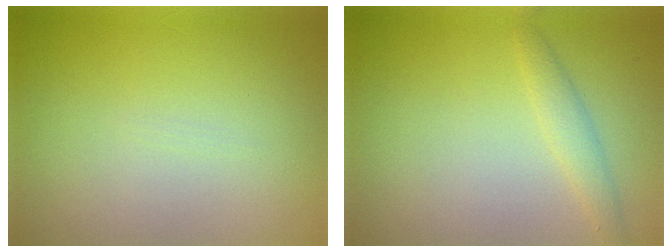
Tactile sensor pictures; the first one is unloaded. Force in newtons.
{"total": 1.5, "press": 1.5, "slide": 0.0}